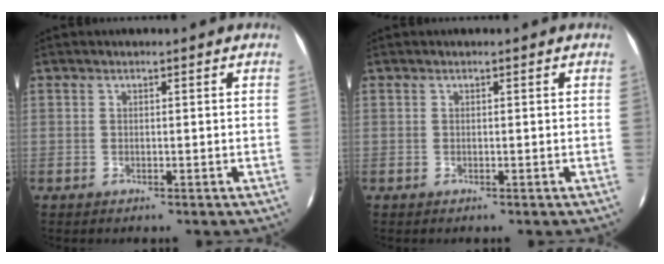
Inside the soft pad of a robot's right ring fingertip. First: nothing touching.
{"total": 0.0}